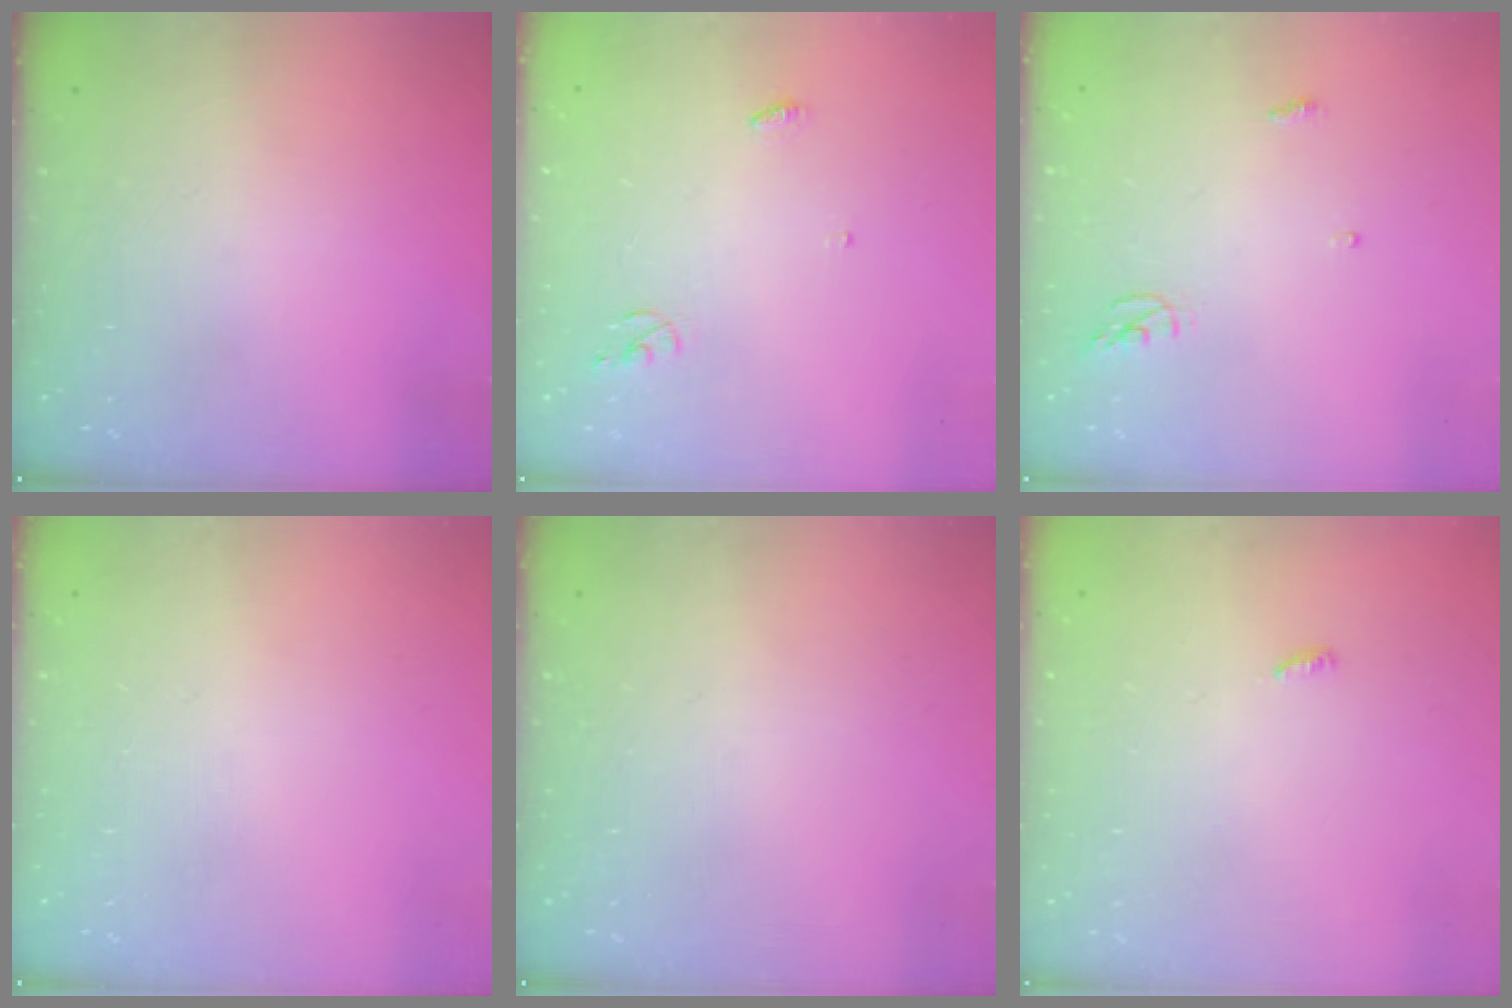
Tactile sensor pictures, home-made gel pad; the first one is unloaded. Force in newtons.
{"total": 3.7, "press": 3.7, "slide": 0.2}
{"total": 3.8, "press": 3.8, "slide": 0.3}
{"total": 0.0}
{"total": 0.0}
{"total": 2.5, "press": 2.5, "slide": 0.2}